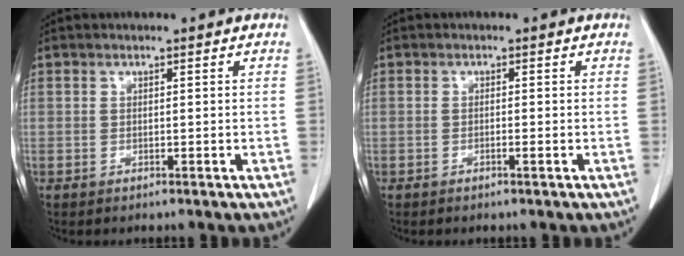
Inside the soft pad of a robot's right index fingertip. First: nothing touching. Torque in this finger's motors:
{"motor_torque": [-0.06, 0.01, -0.02, -0.01]}